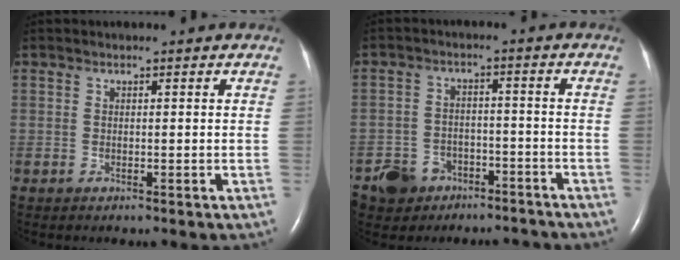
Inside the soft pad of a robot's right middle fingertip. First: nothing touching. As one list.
[{"total": 8.2, "force": [-5.8, 5.8, 1.1], "torque": [-0.028, 0.013, -0.087]}]